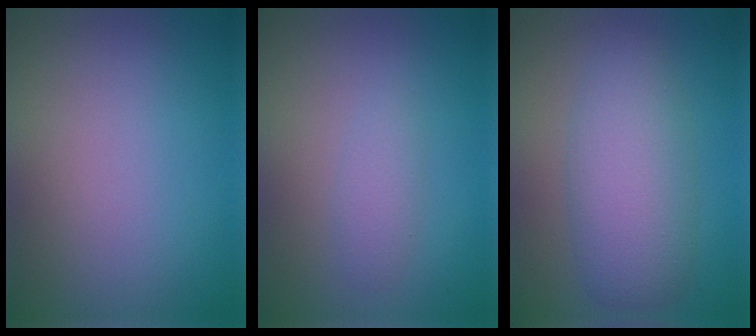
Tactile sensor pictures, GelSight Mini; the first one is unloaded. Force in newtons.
{"total": 1.3, "press": 1.3, "slide": 0.0}
{"total": 5.5, "press": 5.5, "slide": 0.1}